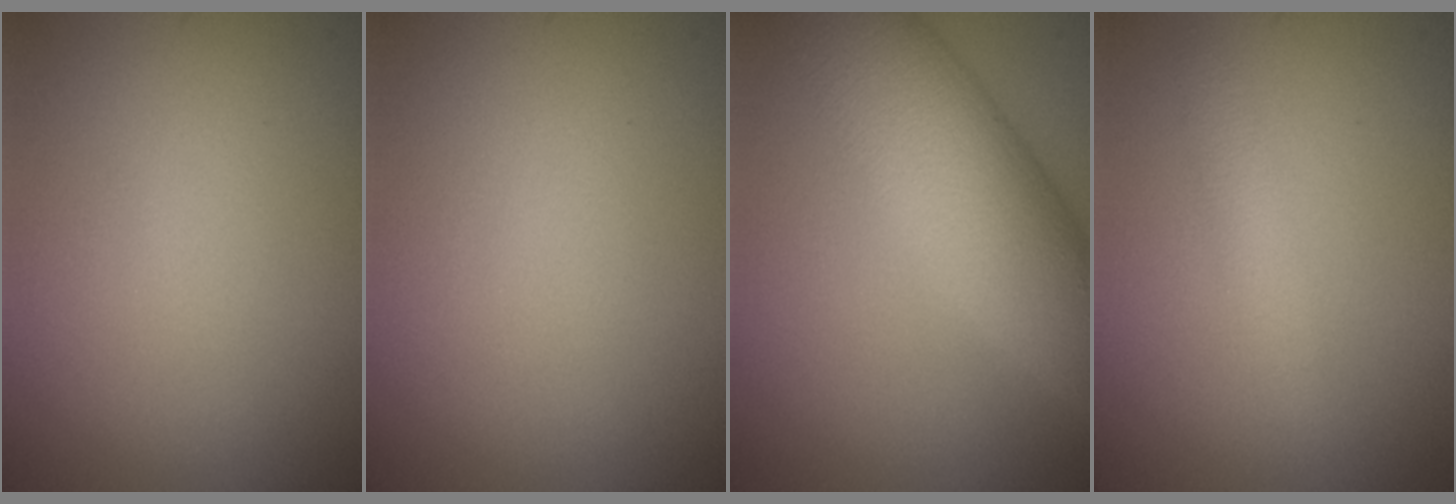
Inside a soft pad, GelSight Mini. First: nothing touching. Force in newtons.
{"total": 0.0}
{"total": 8.5, "press": 8.5, "slide": 0.1}
{"total": 1.7, "press": 1.7, "slide": 0.1}